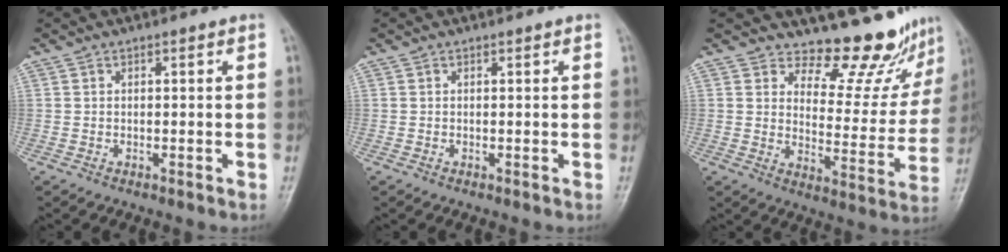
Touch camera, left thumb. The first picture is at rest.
{"total": 0.0}
{"total": 13.2, "force": [12.2, 4.0, 2.9], "torque": [0.002, -0.122, 0.156]}